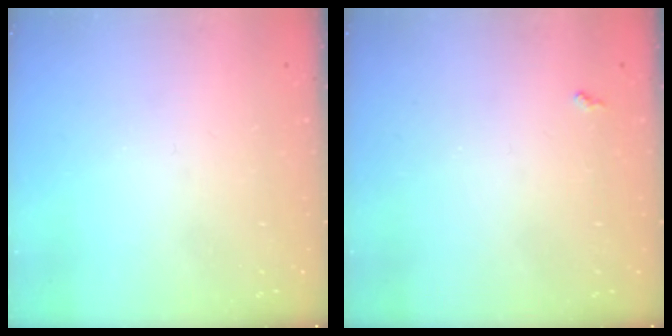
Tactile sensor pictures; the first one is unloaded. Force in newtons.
{"total": 3.8, "press": 3.7, "slide": 0.5}